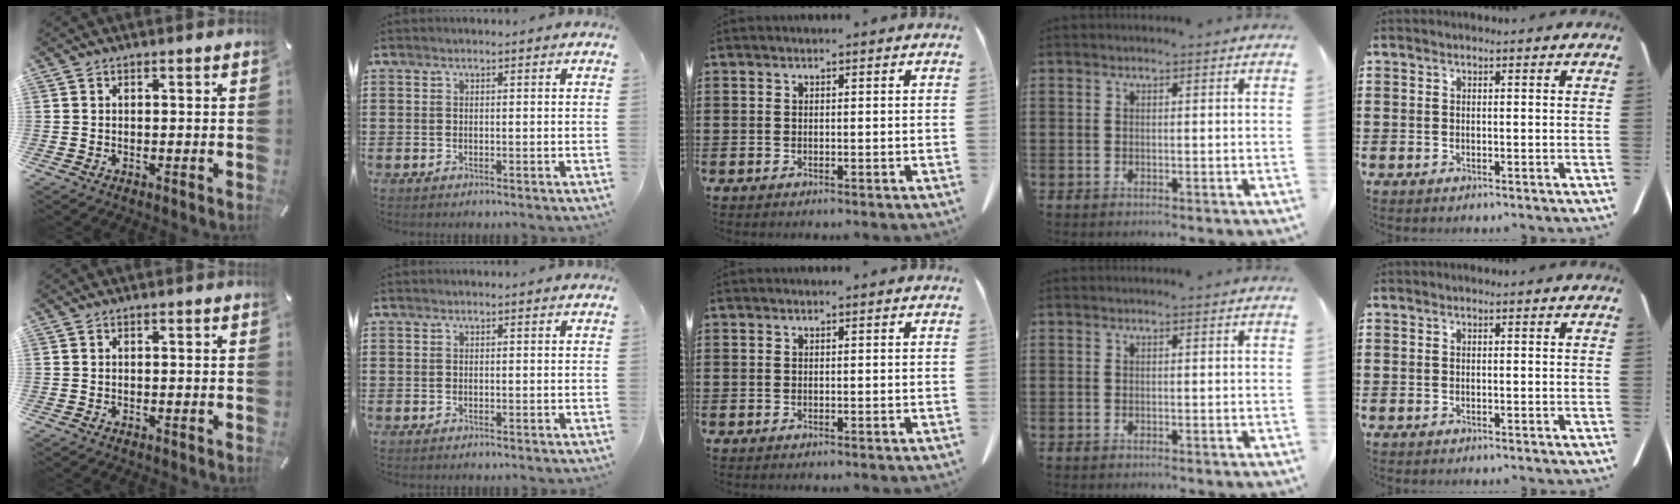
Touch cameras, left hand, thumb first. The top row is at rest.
{}